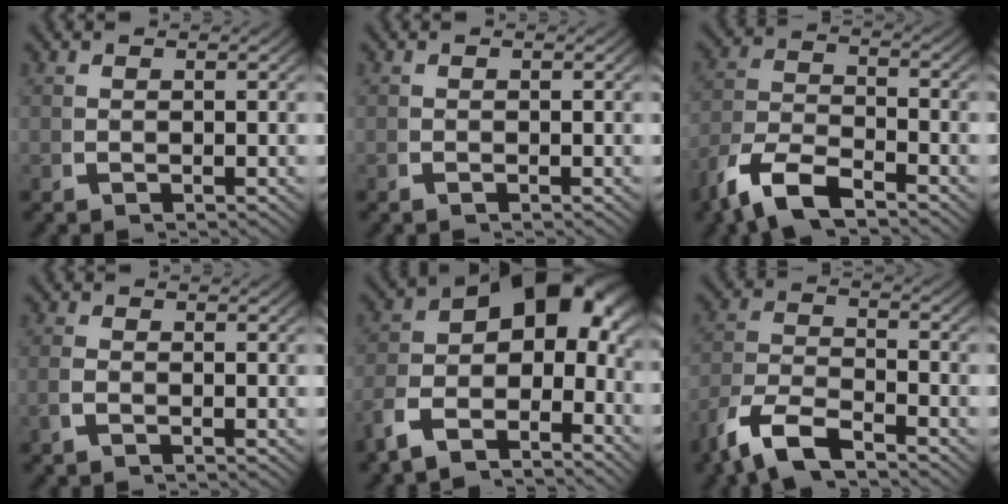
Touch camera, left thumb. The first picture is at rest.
{"total": 0.0}
{"total": 6.5, "force": [-3.6, 3.7, 3.9], "torque": [-0.085, -0.016, -0.062]}
{"total": 0.9, "force": [-0.5, 0.3, 0.7], "torque": [-0.020, -0.002, -0.009]}
{"total": 12.6, "force": [-0.1, 7.3, 10.2], "torque": [-0.149, 0.000, -0.020]}
{"total": 6.5, "force": [-3.6, 3.6, 3.9], "torque": [-0.084, -0.015, -0.064]}